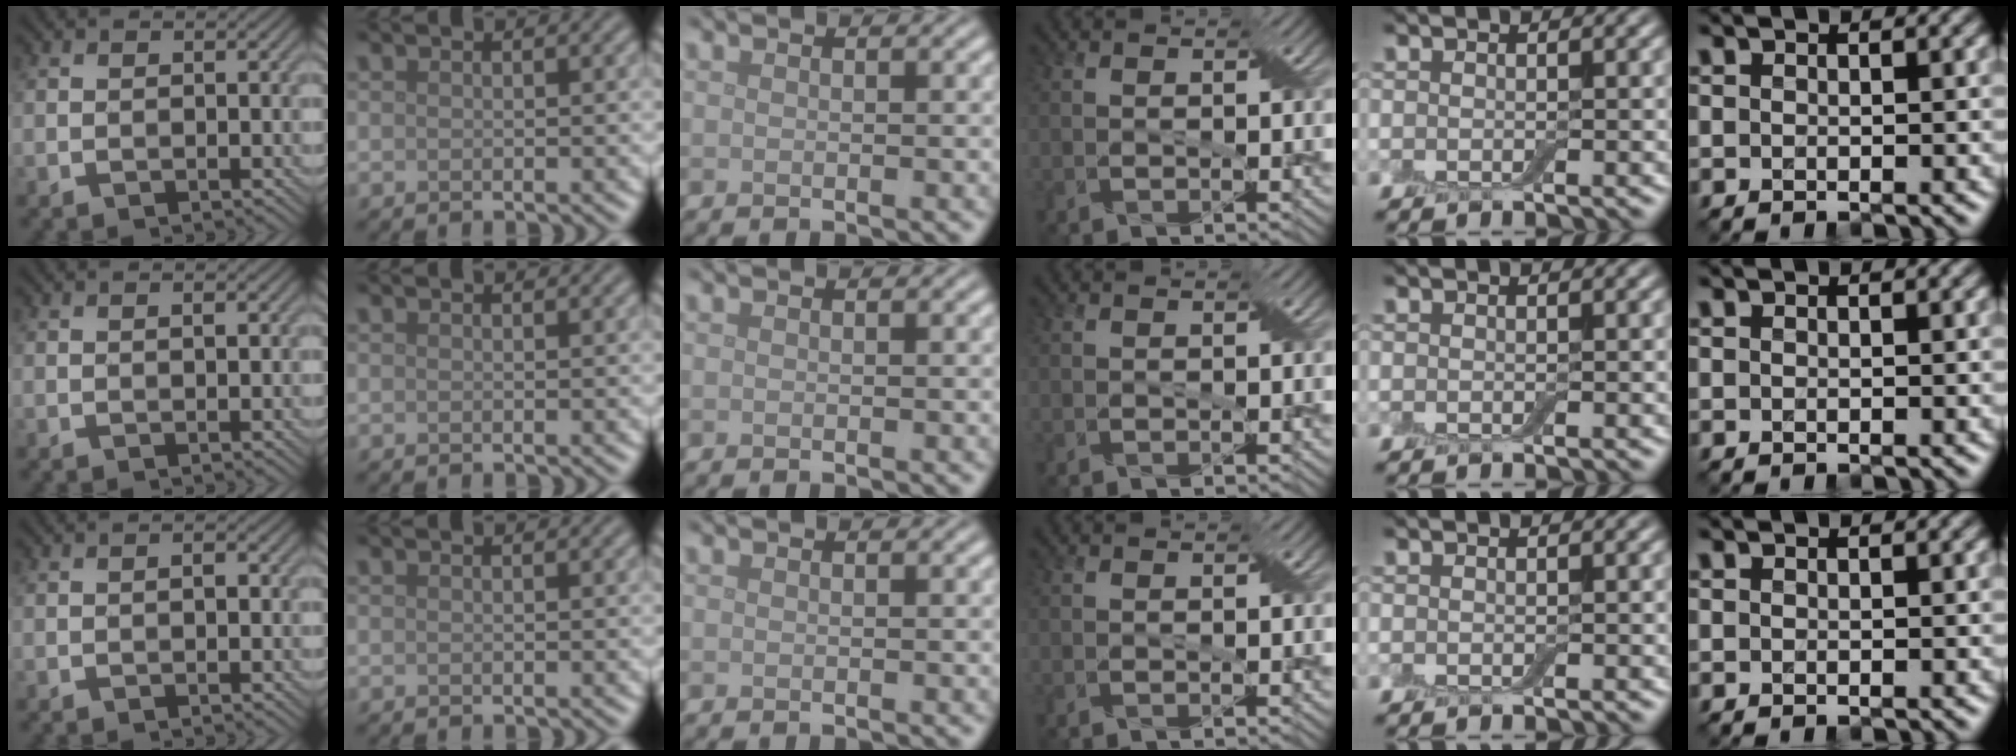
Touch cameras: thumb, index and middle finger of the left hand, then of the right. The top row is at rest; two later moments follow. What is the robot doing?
{"motion": "fold", "object": "bandage"}